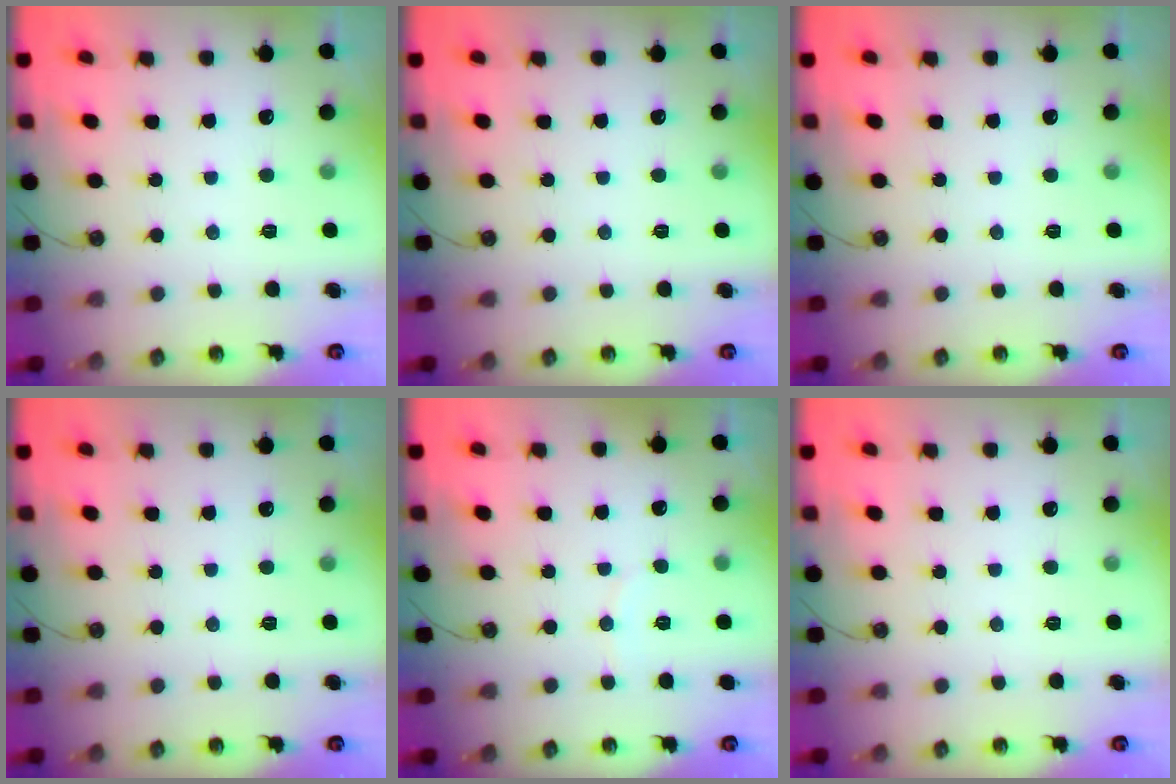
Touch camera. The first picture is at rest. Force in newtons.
{"total": 0.0}
{"total": 0.0}
{"total": 0.0}
{"total": 2.3, "press": 2.3, "slide": 0.3}
{"total": 0.0}